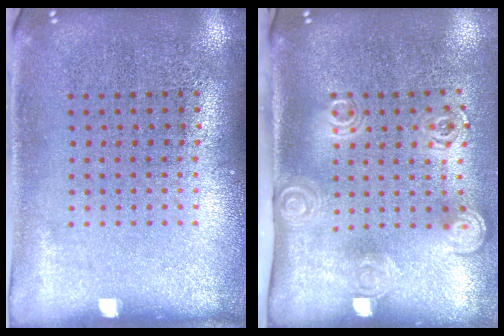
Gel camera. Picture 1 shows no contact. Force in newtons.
{"total": 2.0, "press": 1.4, "slide": 1.5}